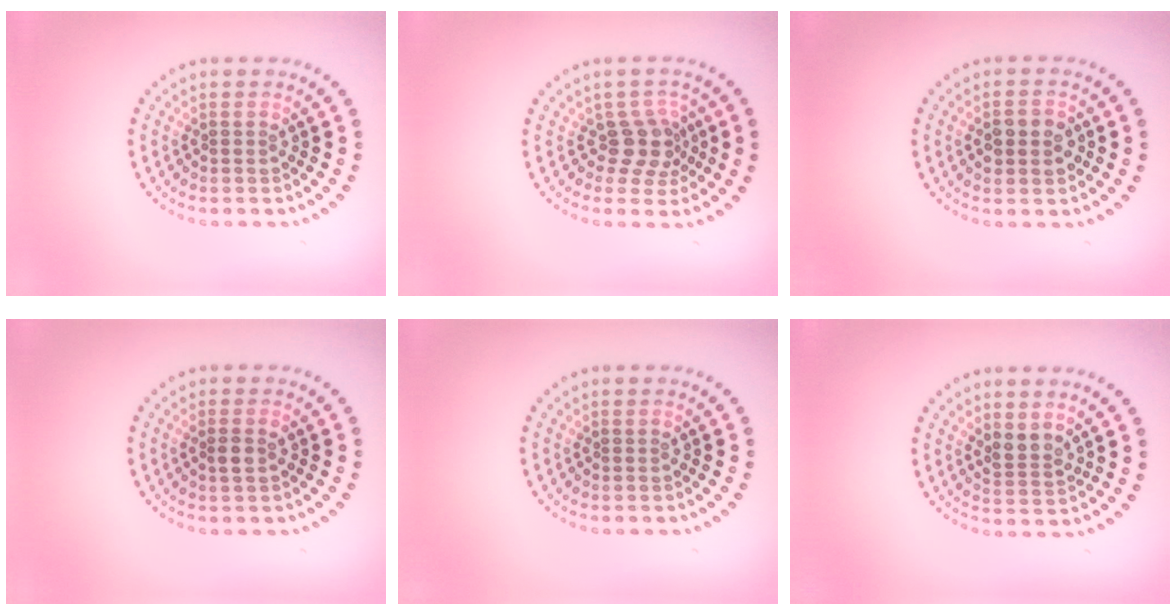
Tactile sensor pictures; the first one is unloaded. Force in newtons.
{"total": 2.6, "press": 2.1, "slide": 1.7}
{"total": 2.9, "press": 2.9, "slide": 0.1}
{"total": 1.1, "press": 1.0, "slide": 0.5}
{"total": 0.0}
{"total": 1.9, "press": 1.6, "slide": 1.0}